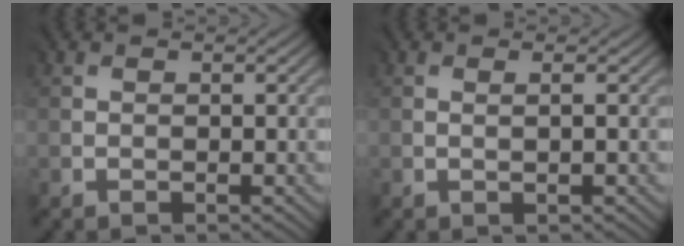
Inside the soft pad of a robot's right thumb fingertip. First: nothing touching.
{"total": 0.6, "force": [0.0, -0.5, 0.2], "torque": [-0.002, -0.001, -0.001]}